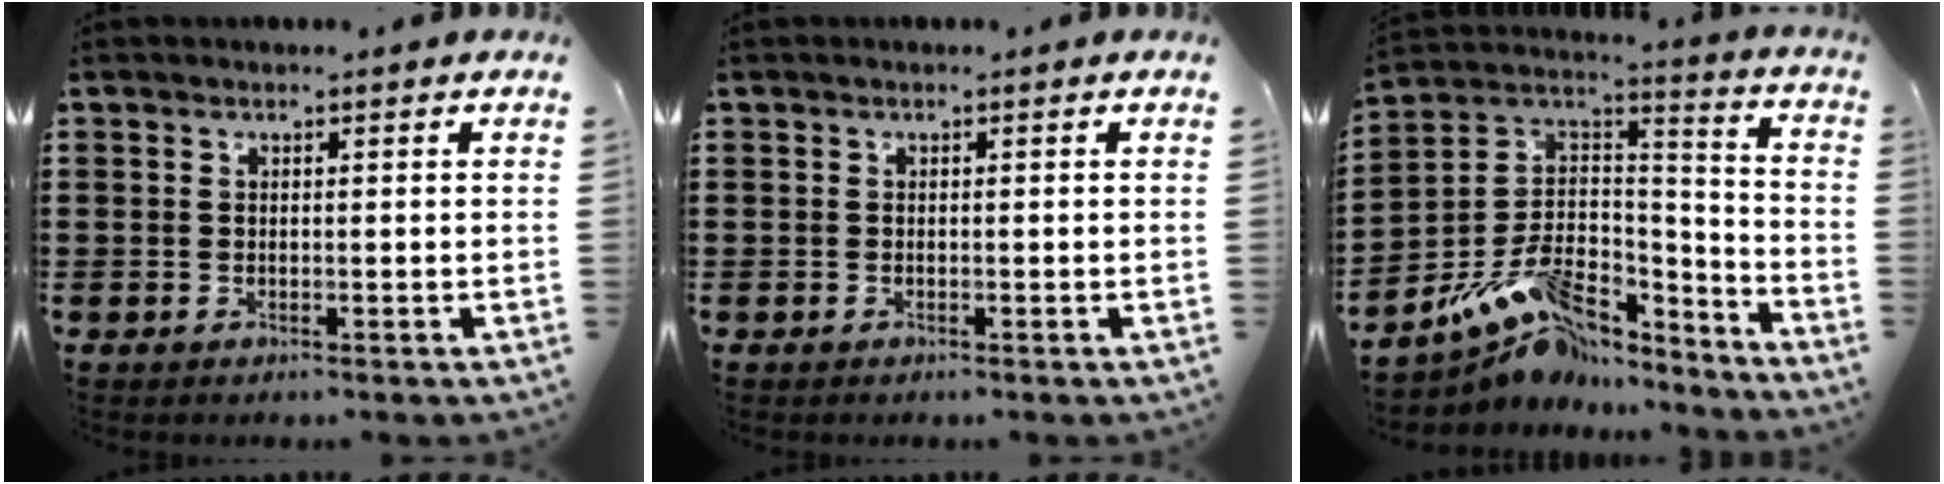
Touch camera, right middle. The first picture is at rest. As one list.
[{"total": 0.0}, {"total": 9.8, "force": [-6.8, 5.1, 4.9], "torque": [-0.106, 0.012, -0.132]}]